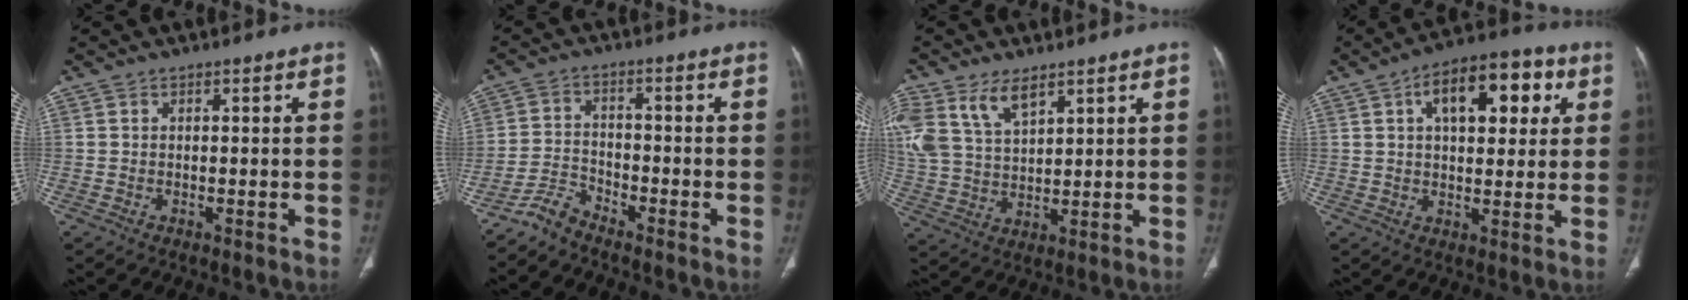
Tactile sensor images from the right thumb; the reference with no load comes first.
{"total": 4.2, "force": [-4.1, 0.8, 0.5], "torque": [-0.013, 0.018, -0.087]}
{"total": 11.9, "force": [6.7, 6.5, 7.3], "torque": [-0.146, -0.012, 0.144]}
{"total": 15.0, "force": [5.2, 7.8, 11.7], "torque": [-0.135, 0.015, 0.074]}